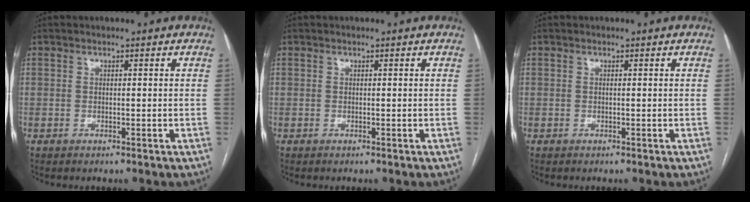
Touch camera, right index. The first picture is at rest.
{"total": 0.0}
{"total": 0.0}